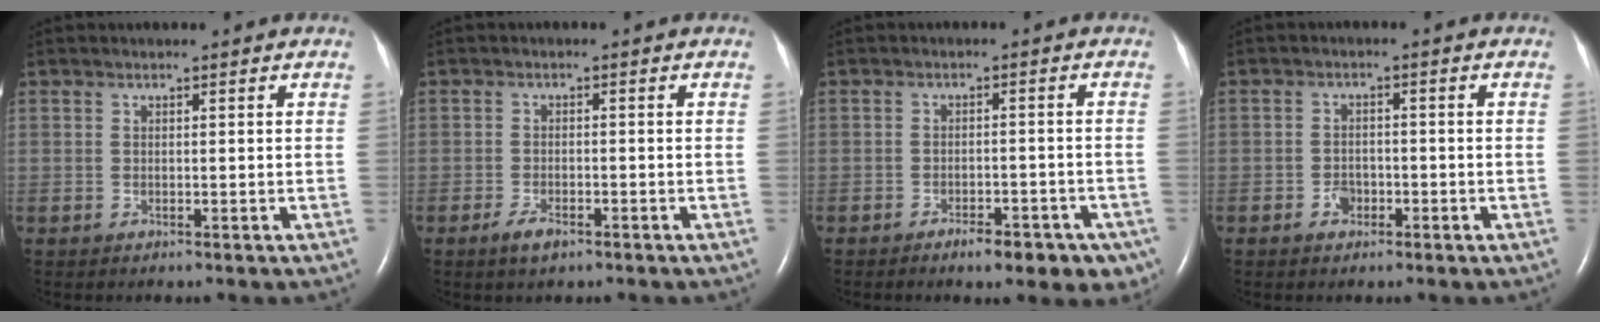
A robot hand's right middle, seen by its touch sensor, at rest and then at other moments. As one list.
[{"total": 2.7, "force": [-1.8, 1.0, 1.8], "torque": [-0.043, -0.003, -0.030]}, {"total": 7.3, "force": [-5.0, 2.9, 4.5], "torque": [-0.043, 0.005, -0.066]}, {"total": 2.3, "force": [-1.2, 1.6, 1.1], "torque": [-0.019, 0.005, -0.020]}]